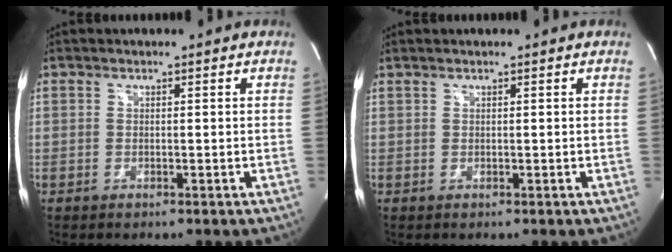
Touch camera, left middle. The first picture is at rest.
{"total": 0.0}